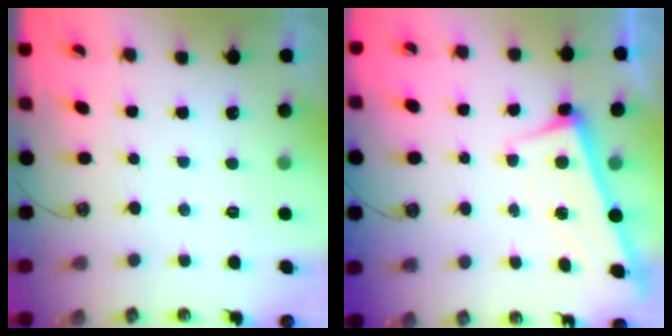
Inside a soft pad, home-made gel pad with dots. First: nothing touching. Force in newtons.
{"total": 2.8, "press": 2.7, "slide": 0.4}